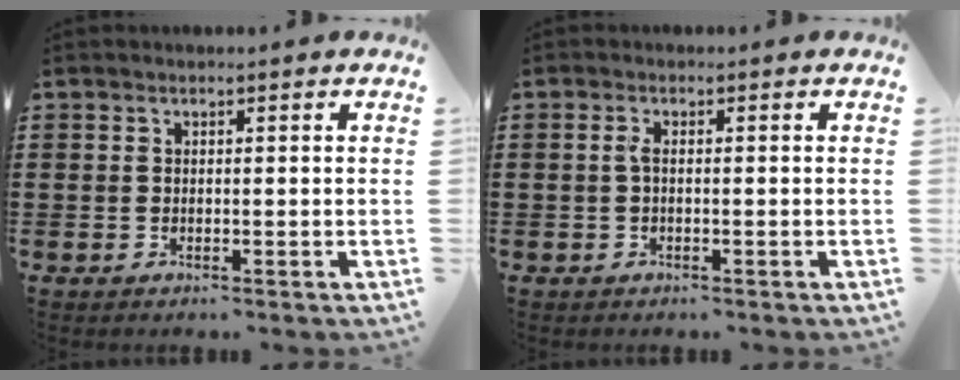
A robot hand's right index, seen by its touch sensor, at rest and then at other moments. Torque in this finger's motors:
{"motor_torque": [0.42, -0.37, 0.00, 0.05]}